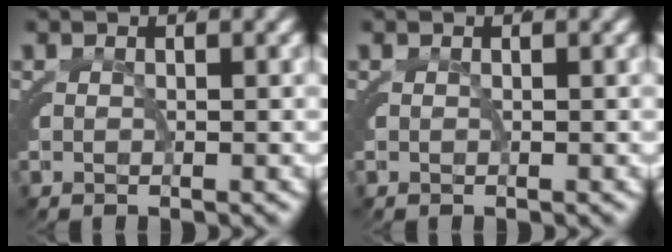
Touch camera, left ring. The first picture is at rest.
{"total": 0.0}